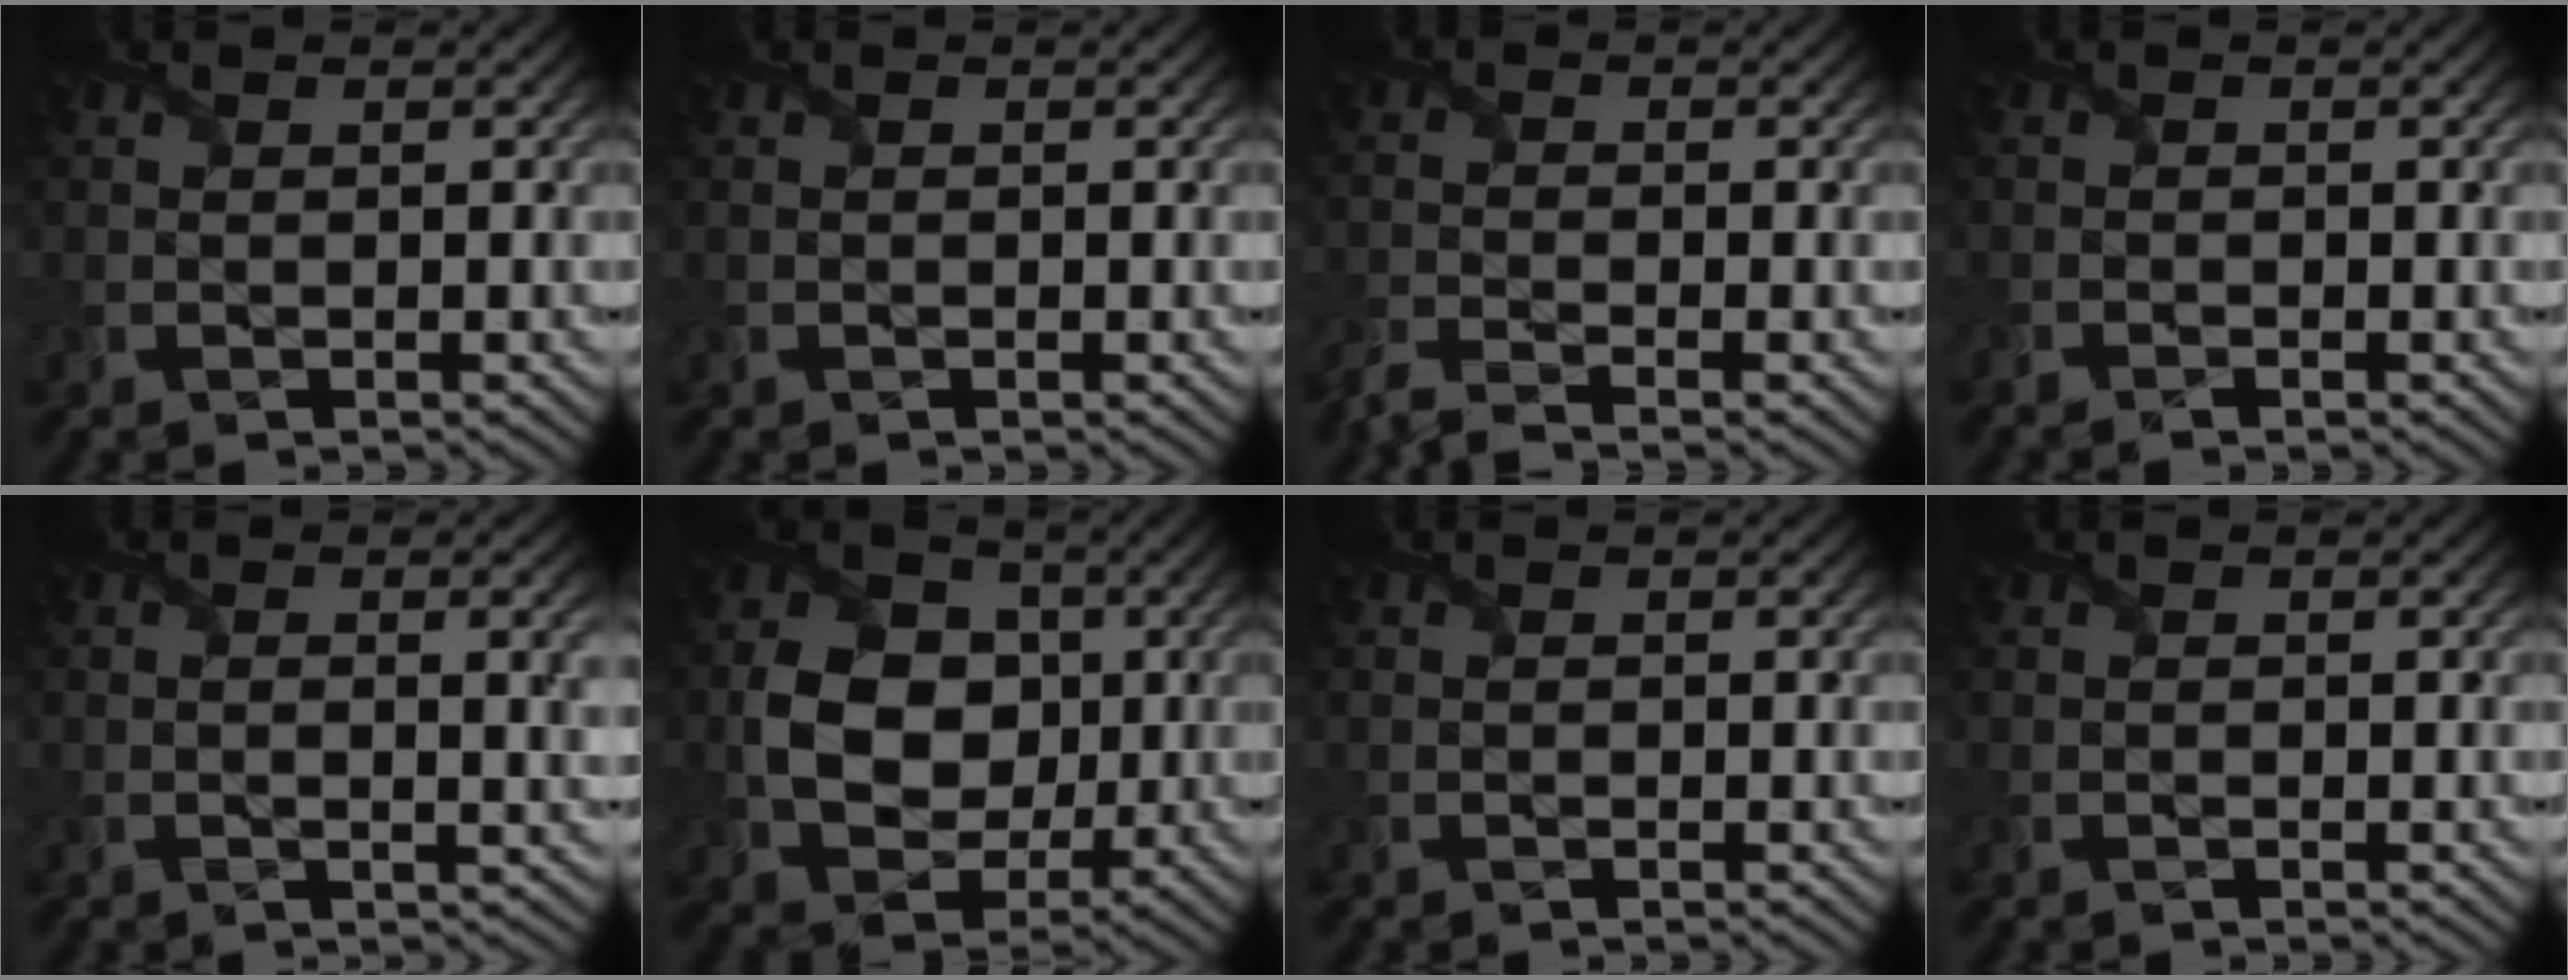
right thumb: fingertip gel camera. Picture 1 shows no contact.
{"total": 0.0}
{"total": 3.2, "force": [-2.7, 0.4, 1.7], "torque": [-0.039, -0.011, -0.069]}
{"total": 0.6, "force": [-0.6, 0.0, 0.0], "torque": [-0.001, -0.002, -0.014]}
{"total": 3.9, "force": [0.3, 1.0, 3.8], "torque": [-0.061, 0.004, 0.004]}
{"total": 9.2, "force": [0.0, 7.4, 5.5], "torque": [-0.114, 0.001, -0.007]}
{"total": 0.0}
{"total": 0.0}